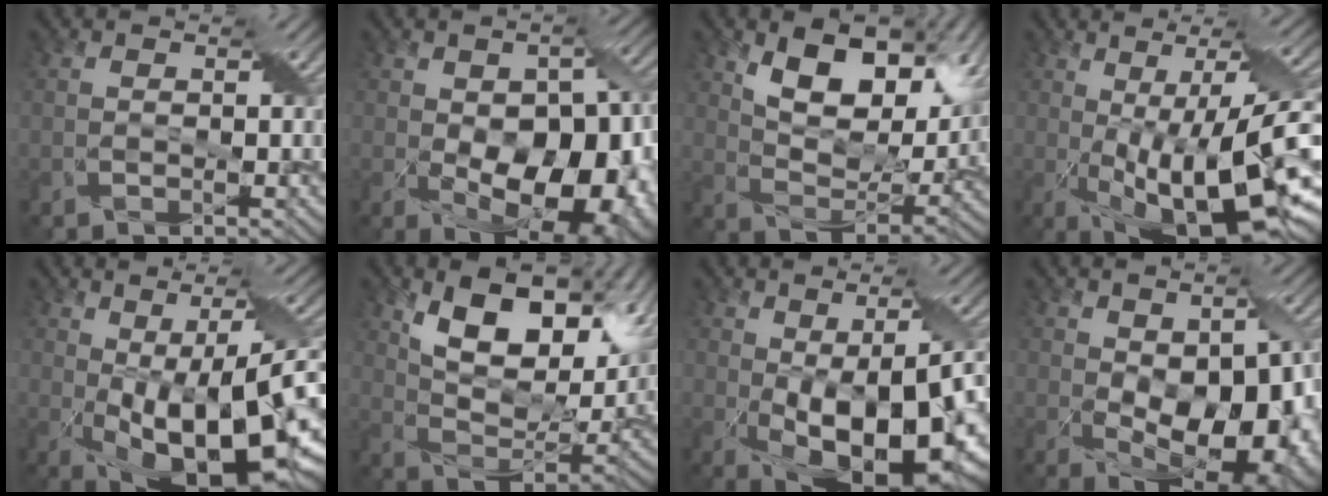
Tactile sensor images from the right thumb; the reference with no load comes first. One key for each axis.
{"total": 16.2, "fx": -3.2, "fy": 10.1, "fz": 12.2, "tx": -0.153, "ty": -0.051, "tz": -0.016}
{"total": 11.8, "fx": 6.3, "fy": 6.2, "fz": 7.8, "tx": -0.129, "ty": -0.008, "tz": 0.102}
{"total": 18.2, "fx": -2.7, "fy": 6.4, "fz": 16.8, "tx": -0.235, "ty": -0.020, "tz": -0.030}
{"total": 18.5, "fx": -2.4, "fy": 8.2, "fz": 16.4, "tx": -0.229, "ty": -0.033, "tz": -0.013}
{"total": 13.5, "fx": 7.3, "fy": 6.7, "fz": 9.2, "tx": -0.155, "ty": -0.010, "tz": 0.123}
{"total": 16.2, "fx": -3.0, "fy": 7.8, "fz": 13.9, "tx": -0.217, "ty": -0.033, "tz": -0.032}
{"total": 15.0, "fx": -2.1, "fy": 8.8, "fz": 12.0, "tx": -0.172, "ty": -0.045, "tz": -0.004}